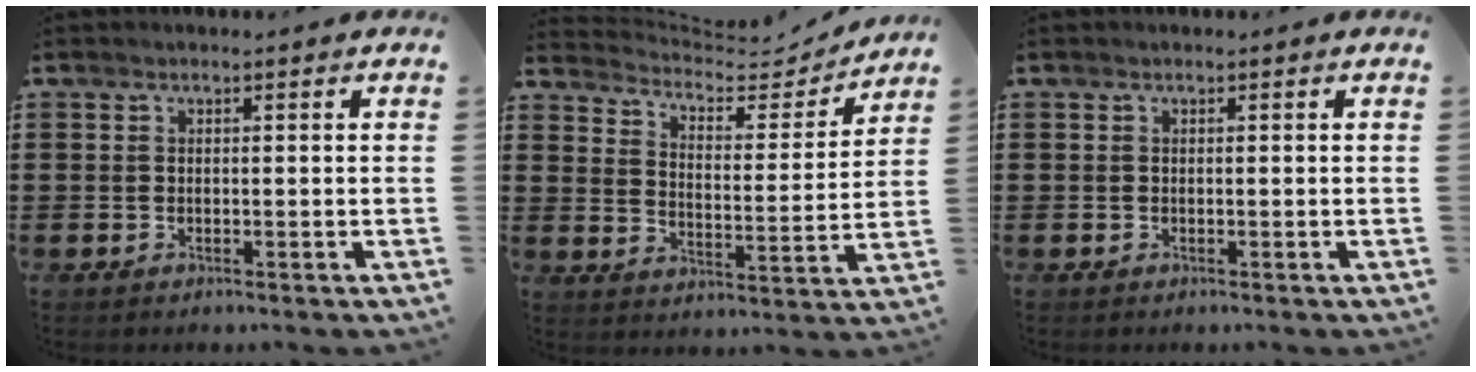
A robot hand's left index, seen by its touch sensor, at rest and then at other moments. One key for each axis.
{"total": 4.5, "fx": 4.2, "fy": 1.3, "fz": 0.9, "tx": -0.046, "ty": -0.031, "tz": 0.068}
{"total": 0.0}